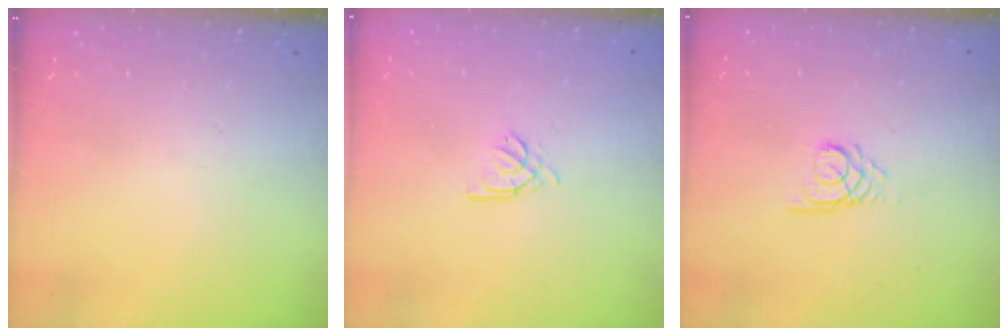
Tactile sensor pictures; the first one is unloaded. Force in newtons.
{"total": 2.2, "press": 2.2, "slide": 0.6}
{"total": 4.8, "press": 4.8, "slide": 0.3}